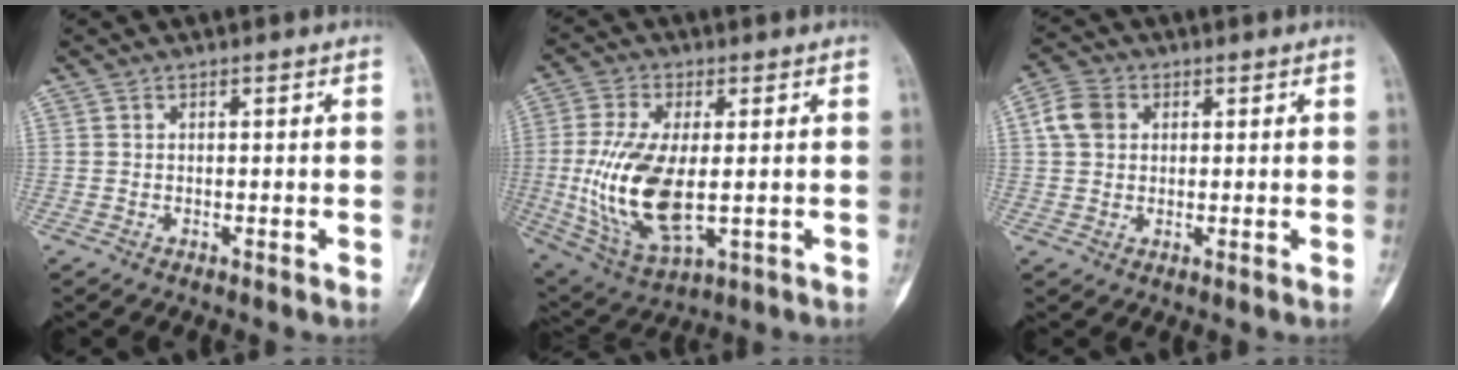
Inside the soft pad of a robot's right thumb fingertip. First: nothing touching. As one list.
[{"total": 16.3, "force": [-1.0, 8.1, 14.1], "torque": [-0.287, -0.011, -0.003]}, {"total": 5.7, "force": [1.3, 4.6, 3.0], "torque": [-0.049, 0.007, 0.020]}]